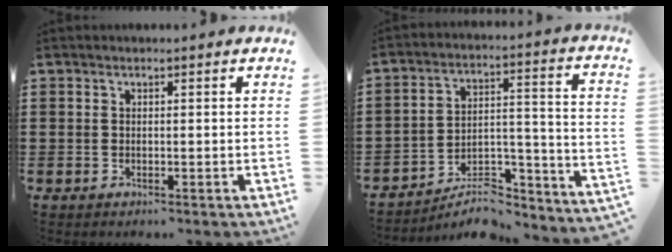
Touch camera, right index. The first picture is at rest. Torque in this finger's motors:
{"motor_torque": [0.42, -0.37, 0.09, 0.09]}